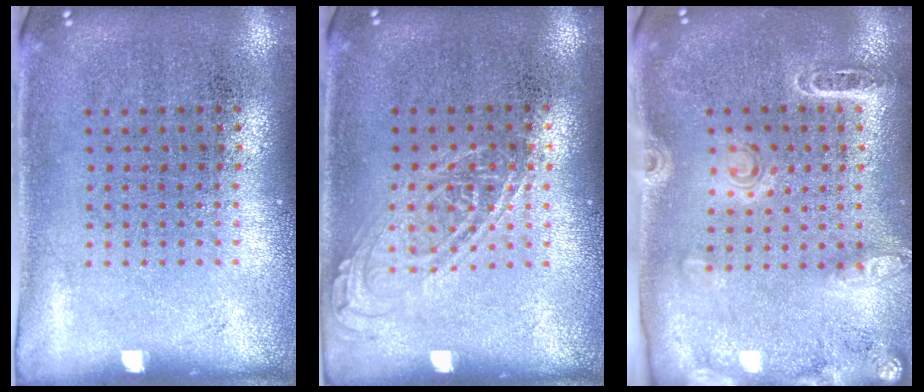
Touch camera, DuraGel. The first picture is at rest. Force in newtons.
{"total": 1.0, "press": 1.0, "slide": 0.1}
{"total": 1.7, "press": 1.7, "slide": 0.1}